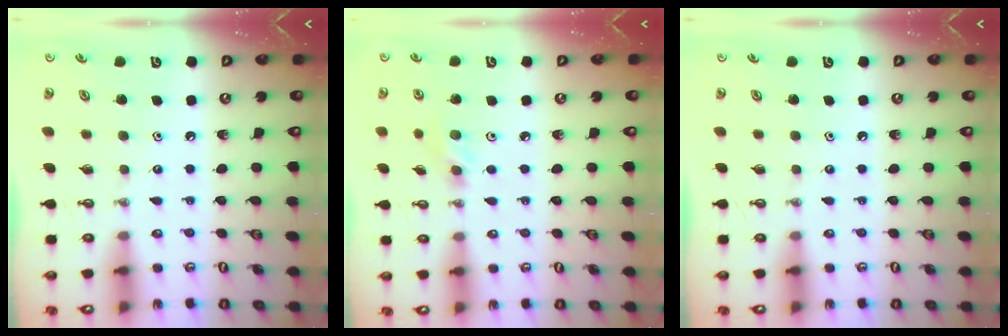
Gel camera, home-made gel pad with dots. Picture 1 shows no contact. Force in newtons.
{"total": 6.4, "press": 6.3, "slide": 0.8}
{"total": 0.0}